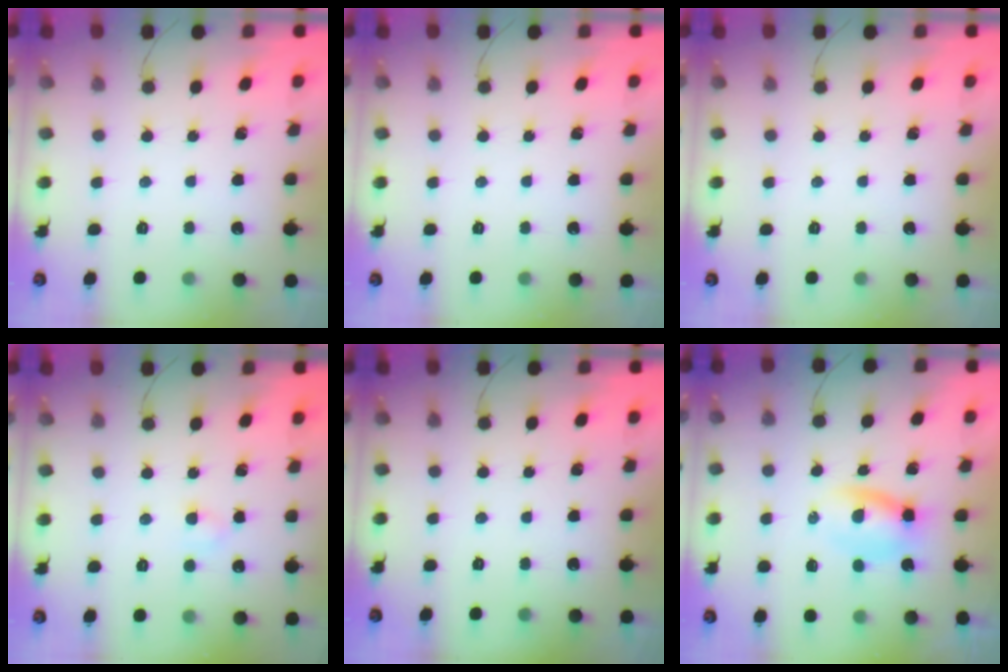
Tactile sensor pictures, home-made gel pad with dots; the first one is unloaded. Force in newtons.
{"total": 0.0}
{"total": 0.0}
{"total": 2.3, "press": 2.1, "slide": 0.8}
{"total": 0.0}
{"total": 3.8, "press": 3.7, "slide": 1.0}